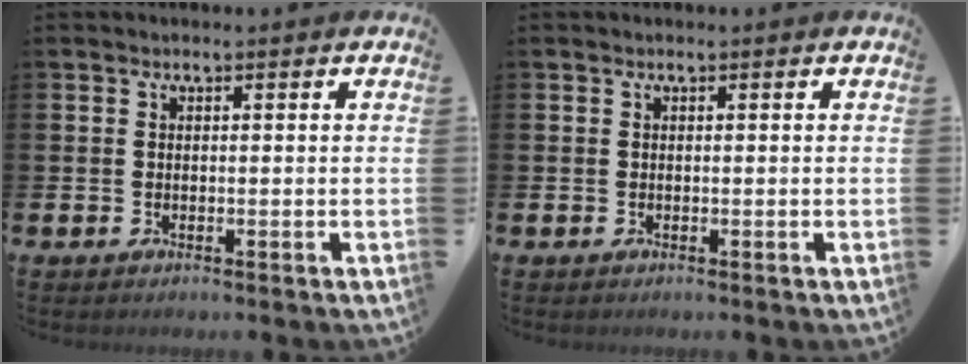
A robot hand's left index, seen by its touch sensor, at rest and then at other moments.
{"total": 0.0}